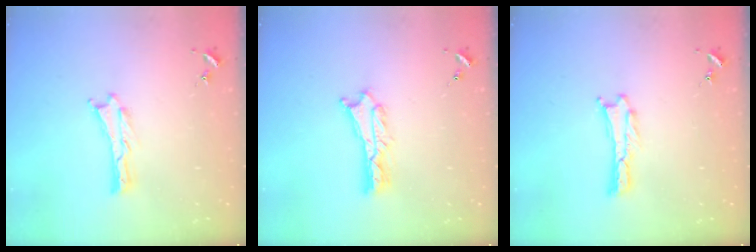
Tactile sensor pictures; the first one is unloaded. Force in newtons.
{"total": 2.4, "press": 2.4, "slide": 0.2}
{"total": 0.0}